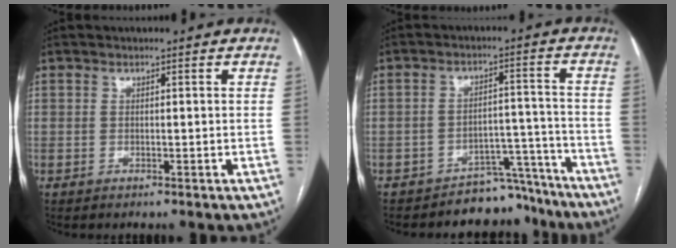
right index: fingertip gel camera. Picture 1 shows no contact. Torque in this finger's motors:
{"motor_torque": [-0.03, -0.02, 0.05, 0.00]}